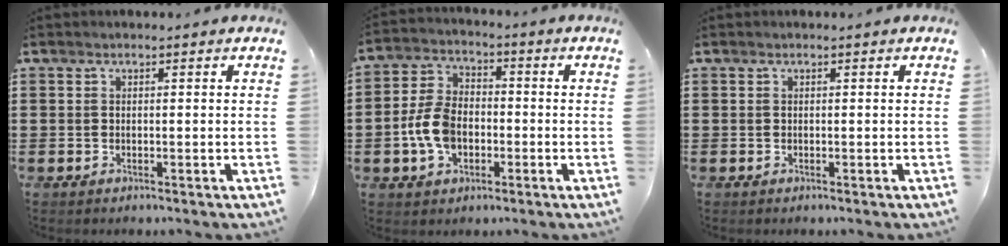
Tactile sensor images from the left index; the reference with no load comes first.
{"total": 7.9, "force": [-1.9, 5.1, 5.7], "torque": [-0.142, 0.005, -0.042]}
{"total": 0.0}